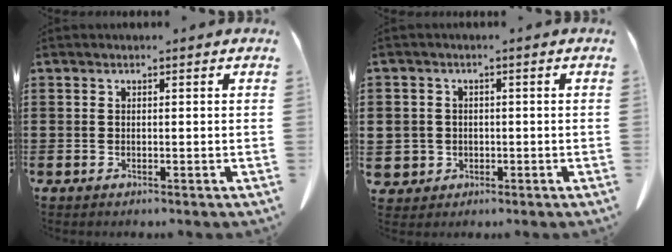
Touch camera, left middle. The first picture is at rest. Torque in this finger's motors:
{"motor_torque": [0.15, -0.09, 0.02, -0.04]}